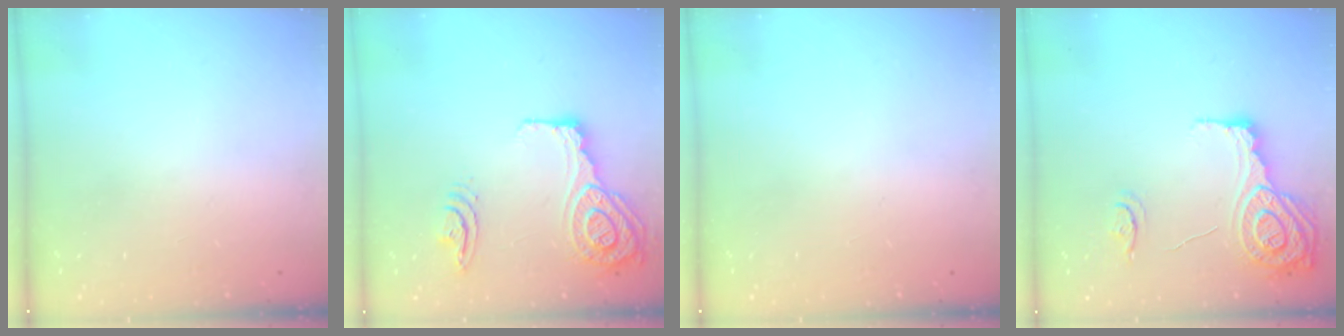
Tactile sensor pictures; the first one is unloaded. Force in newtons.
{"total": 18.9, "press": 18.6, "slide": 3.2}
{"total": 0.0}
{"total": 16.9, "press": 16.8, "slide": 1.4}